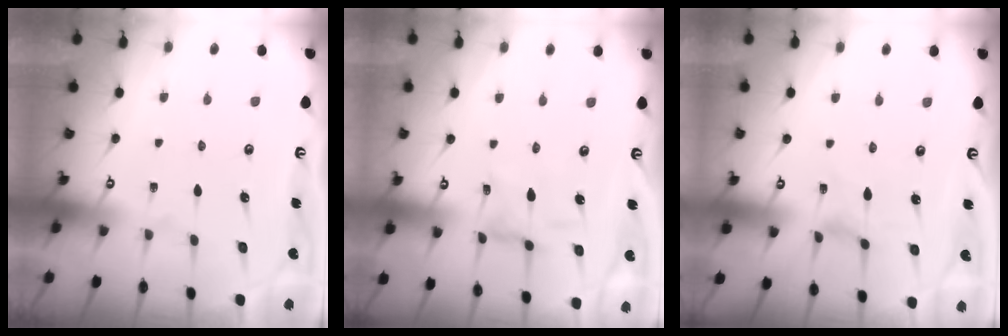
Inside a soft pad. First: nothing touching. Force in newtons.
{"total": 2.5, "press": 2.5, "slide": 0.4}
{"total": 0.0}